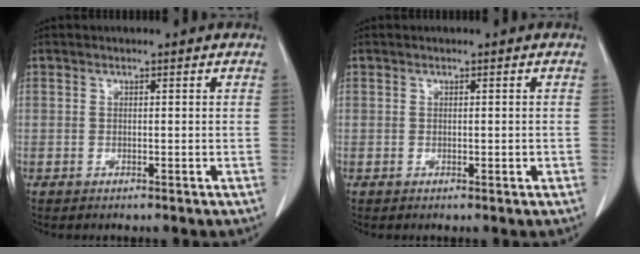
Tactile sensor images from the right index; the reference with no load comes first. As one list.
[{"total": 0.9, "force": [-0.3, 0.5, 0.7], "torque": [-0.009, 0.001, -0.003]}]